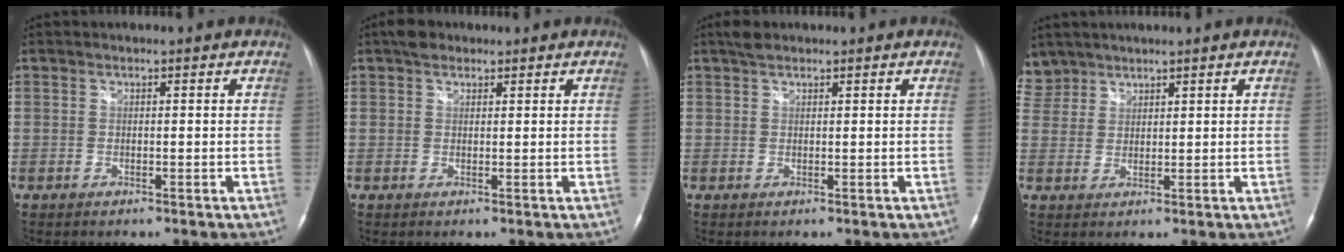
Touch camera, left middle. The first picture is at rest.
{"total": 2.5, "force": [1.7, 1.5, 1.0], "torque": [-0.020, 0.016, 0.026]}
{"total": 2.0, "force": [1.6, 0.8, 0.9], "torque": [-0.020, 0.015, 0.028]}
{"total": 4.3, "force": [3.6, 2.3, -0.5], "torque": [0.017, 0.010, 0.075]}